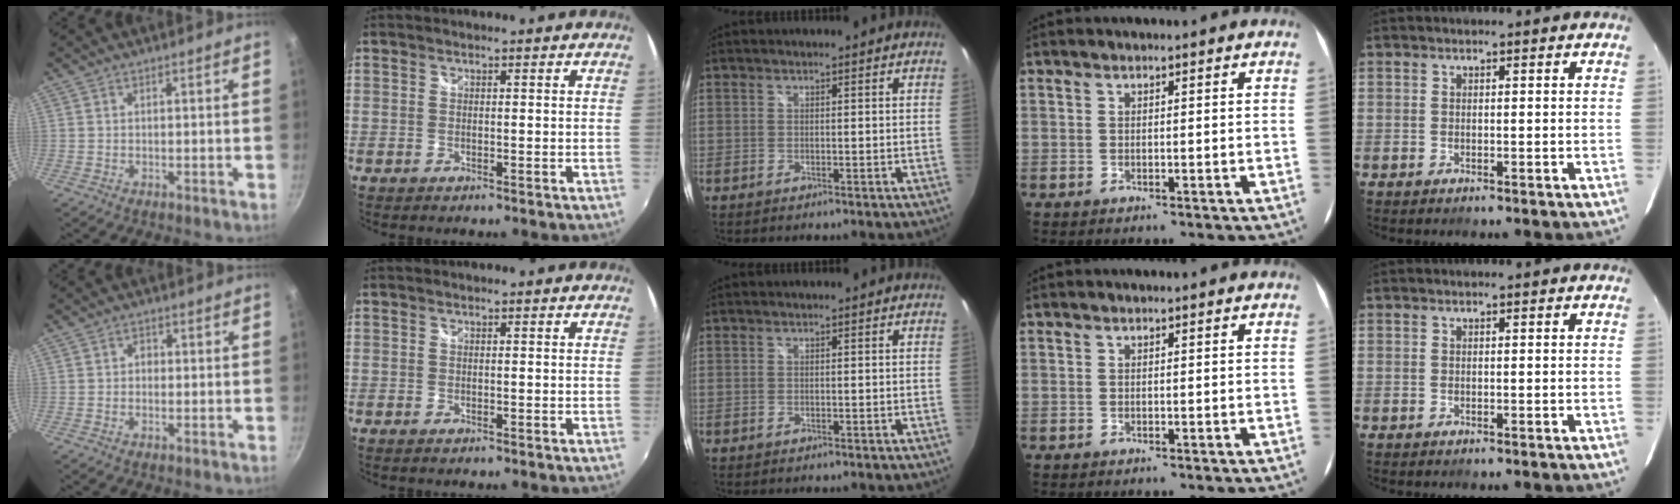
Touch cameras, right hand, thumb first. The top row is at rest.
{"thumb": {"total": 1.7, "force": [-0.1, 1.3, 1.0], "torque": [-0.012, 0.001, -0.006]}}